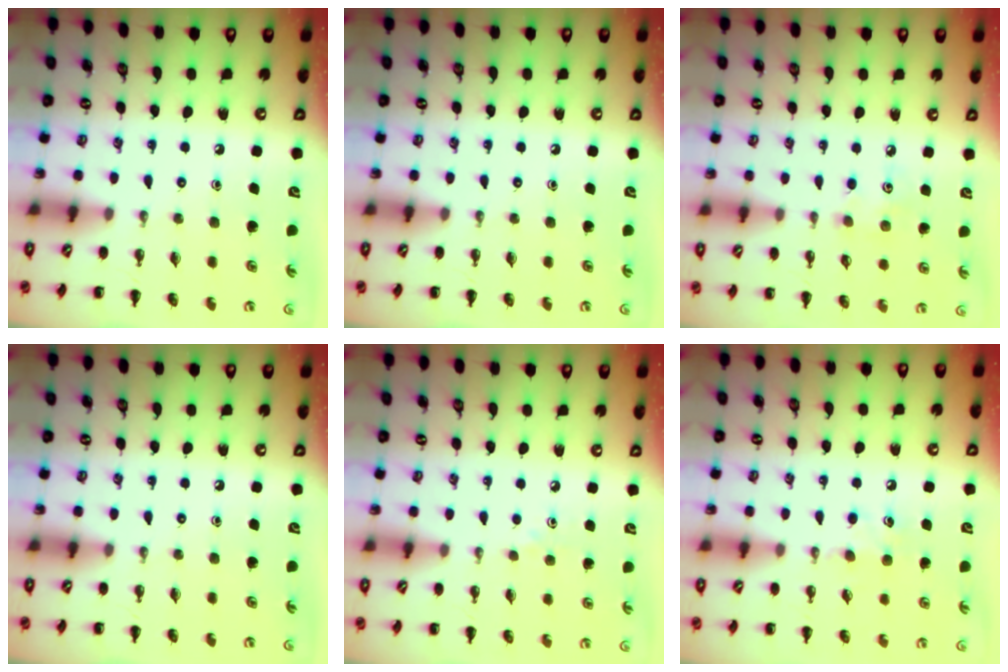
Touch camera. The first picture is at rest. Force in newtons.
{"total": 0.0}
{"total": 4.3, "press": 4.1, "slide": 1.1}
{"total": 0.0}
{"total": 2.7, "press": 2.5, "slide": 1.0}
{"total": 5.9, "press": 5.7, "slide": 1.6}